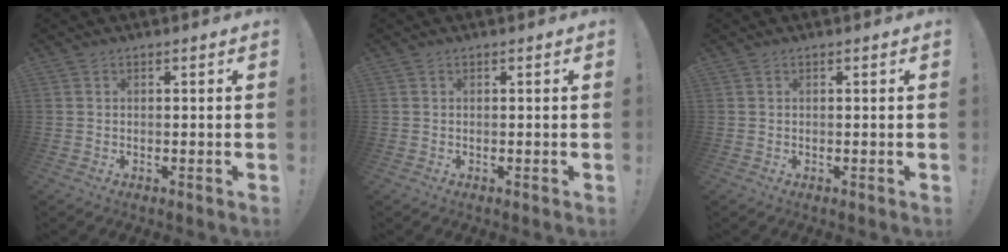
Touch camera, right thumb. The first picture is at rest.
{"total": 0.0}
{"total": 0.0}